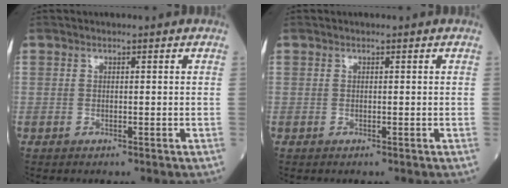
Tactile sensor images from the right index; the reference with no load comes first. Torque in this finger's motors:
{"motor_torque": [0.01, 0.01, 0.00, 0.00]}